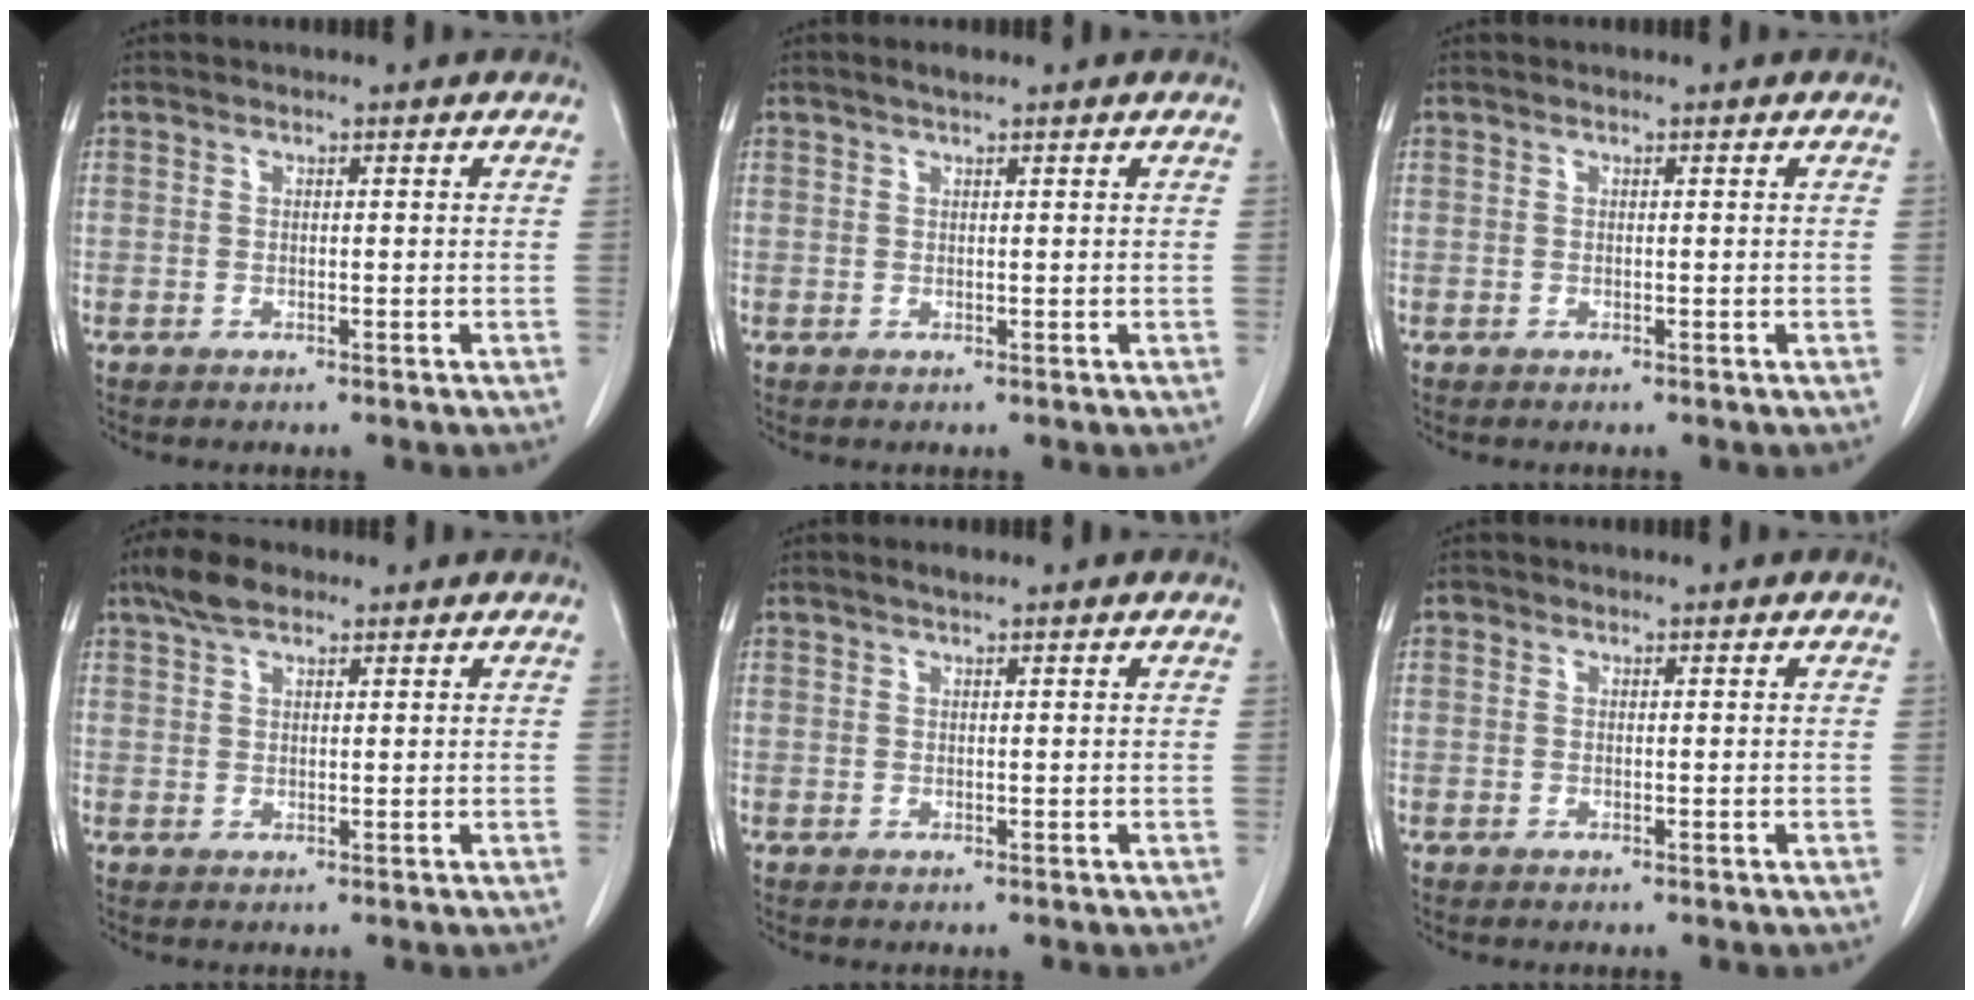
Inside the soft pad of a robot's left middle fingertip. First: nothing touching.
{"total": 1.7, "force": [1.2, 0.2, 1.1], "torque": [-0.026, 0.007, 0.022]}
{"total": 0.0}
{"total": 4.0, "force": [2.9, 1.6, 2.3], "torque": [-0.054, 0.013, 0.055]}
{"total": 1.0, "force": [0.8, 0.1, 0.6], "torque": [-0.015, 0.003, 0.017]}
{"total": 0.0}